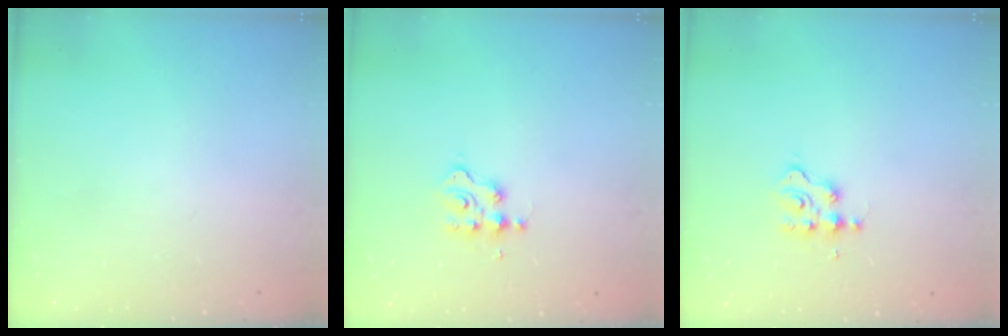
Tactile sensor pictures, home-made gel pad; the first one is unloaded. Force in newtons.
{"total": 3.0, "press": 3.0, "slide": 0.3}
{"total": 3.0, "press": 3.0, "slide": 0.3}